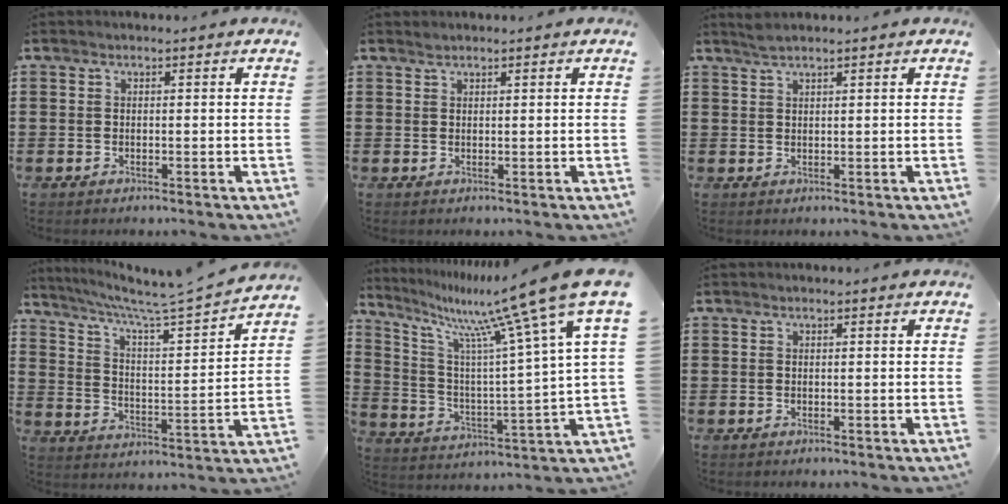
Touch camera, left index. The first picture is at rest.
{"total": 0.7, "force": [0.7, 0.2, 0.1], "torque": [-0.004, 0.000, 0.014]}
{"total": 1.7, "force": [1.4, 0.0, 0.8], "torque": [-0.018, 0.000, 0.027]}
{"total": 5.8, "force": [5.2, -1.0, 2.3], "torque": [-0.069, -0.049, 0.078]}
{"total": 14.5, "force": [10.6, 0.4, 9.9], "torque": [-0.209, -0.067, 0.164]}
{"total": 0.0}